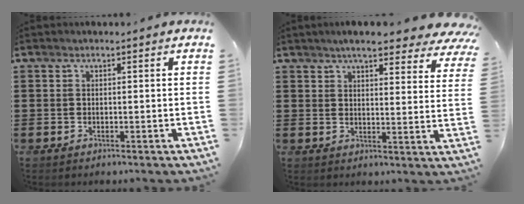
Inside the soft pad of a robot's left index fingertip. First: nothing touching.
{"total": 6.3, "force": [5.5, 0.7, 3.0], "torque": [-0.059, -0.020, 0.095]}